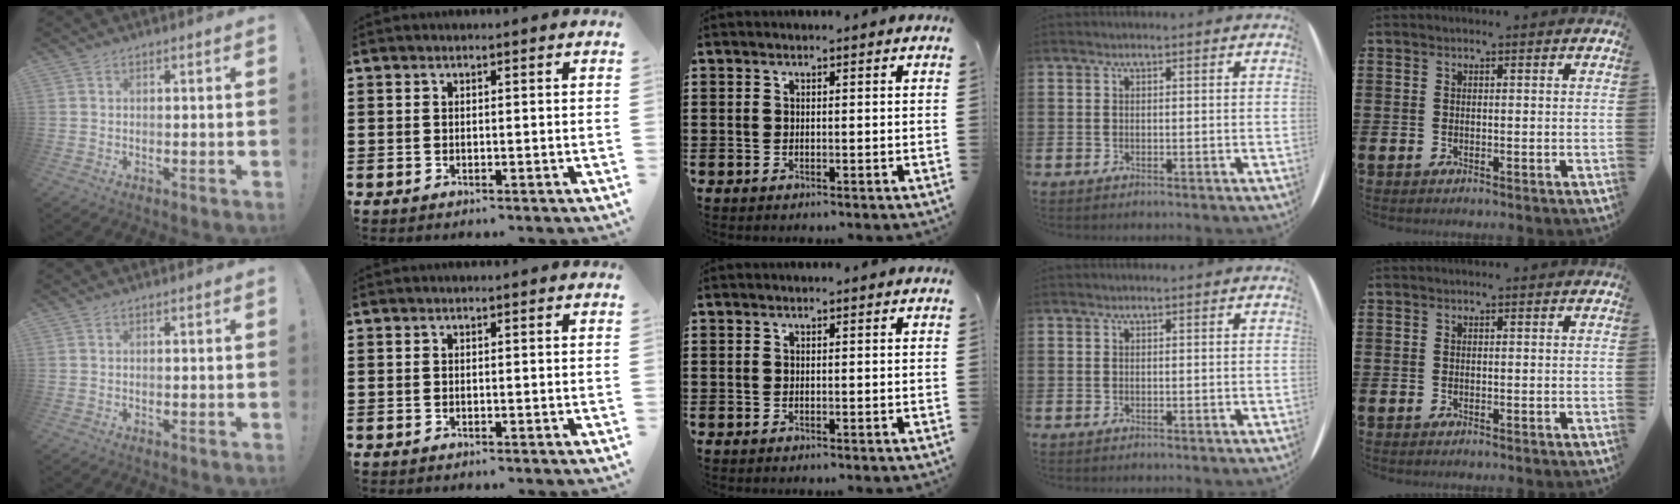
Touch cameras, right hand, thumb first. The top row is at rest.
{}